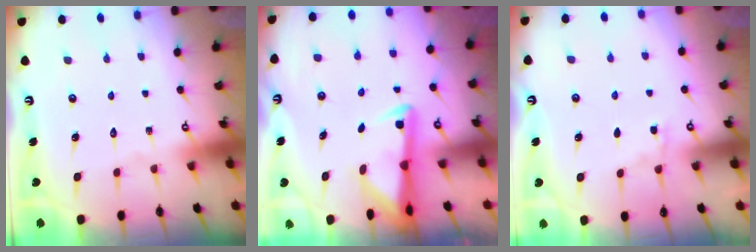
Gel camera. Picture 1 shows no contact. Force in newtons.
{"total": 3.0, "press": 2.9, "slide": 0.5}
{"total": 4.2, "press": 4.1, "slide": 0.6}